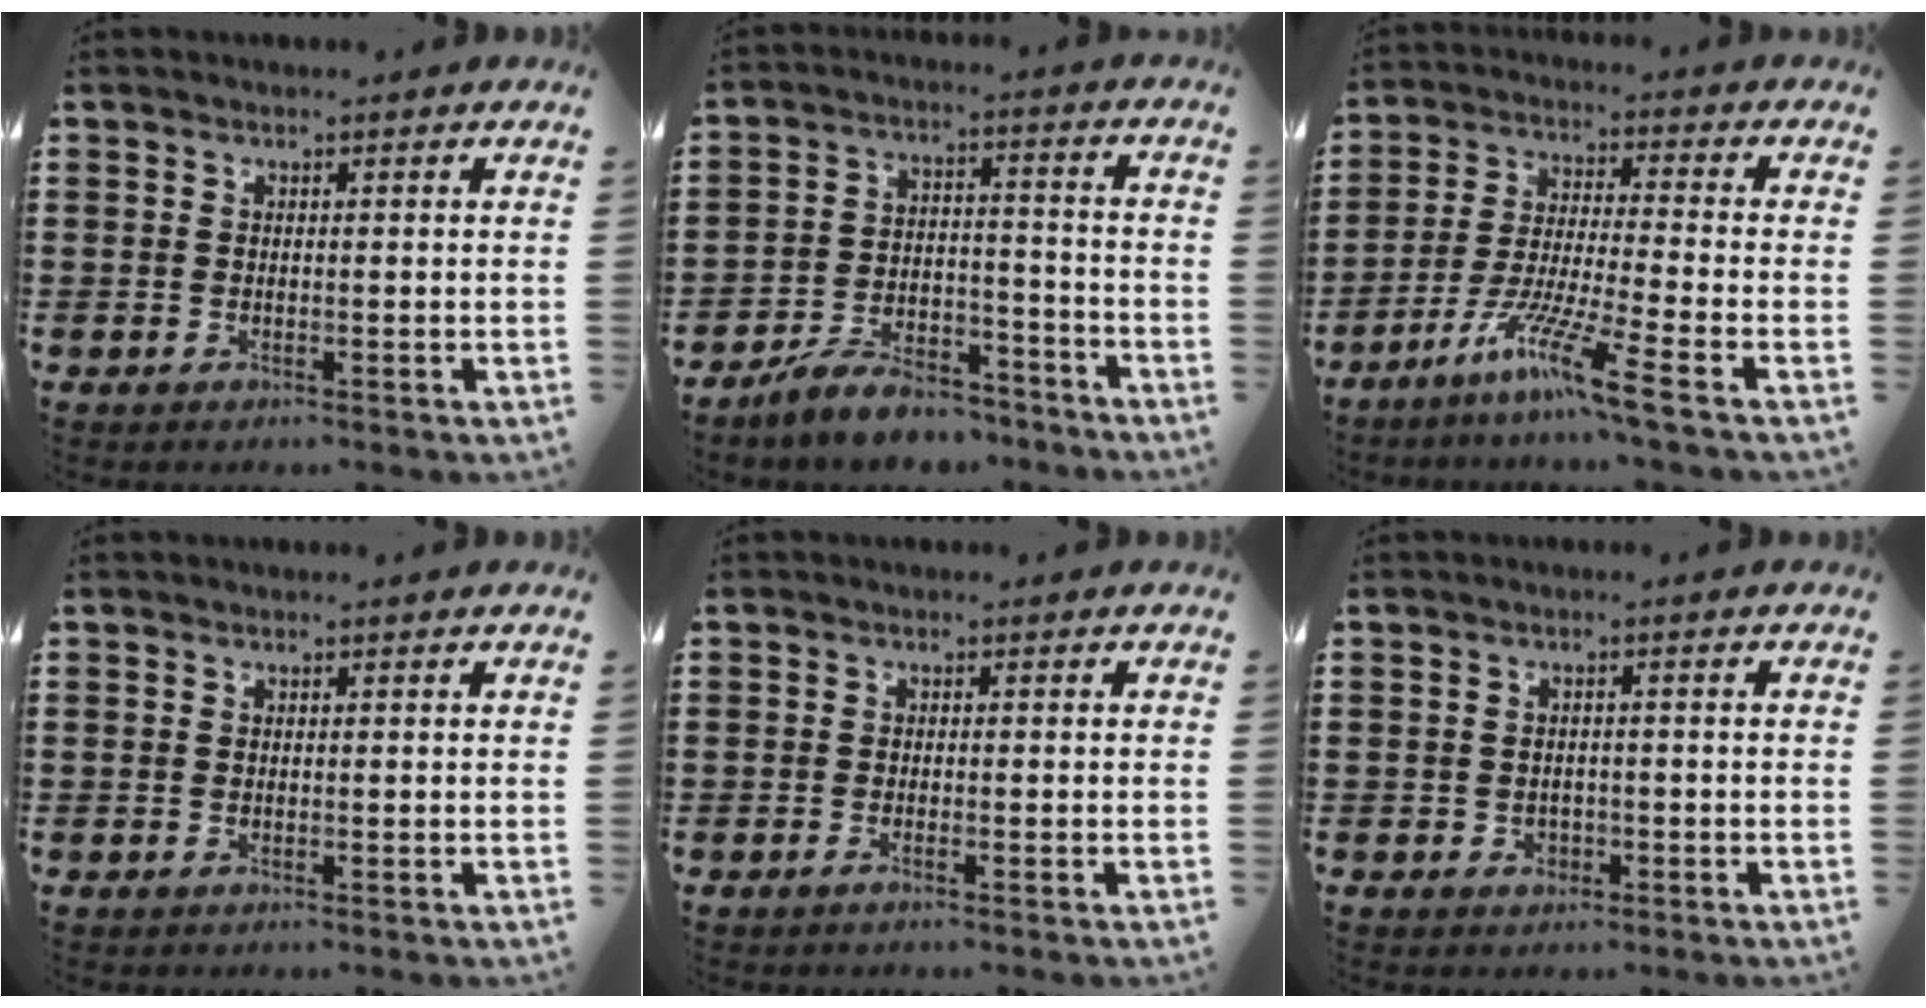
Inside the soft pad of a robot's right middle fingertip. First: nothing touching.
{"total": 7.5, "force": [-6.9, 1.6, 2.2], "torque": [-0.039, 0.019, -0.133]}
{"total": 9.5, "force": [-6.7, 0.0, 6.9], "torque": [-0.143, -0.011, -0.133]}
{"total": 0.0}
{"total": 0.8, "force": [-0.6, 0.0, 0.6], "torque": [-0.010, -0.003, -0.010]}
{"total": 1.4, "force": [-0.7, 1.1, 0.4], "torque": [-0.013, 0.001, -0.017]}